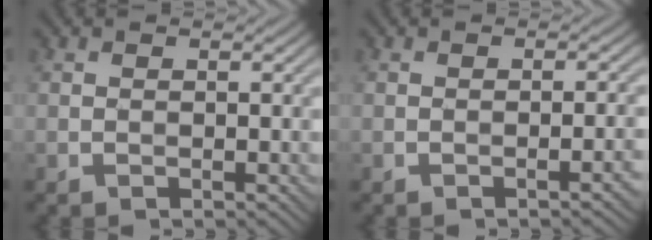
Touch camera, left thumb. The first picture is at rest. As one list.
[{"total": 2.0, "force": [-0.8, 0.3, 1.9], "torque": [-0.023, 0.010, -0.016]}]